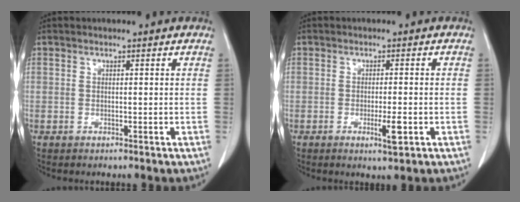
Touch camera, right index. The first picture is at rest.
{"total": 3.2, "force": [-1.2, 0.4, 3.0], "torque": [-0.048, -0.004, -0.017]}